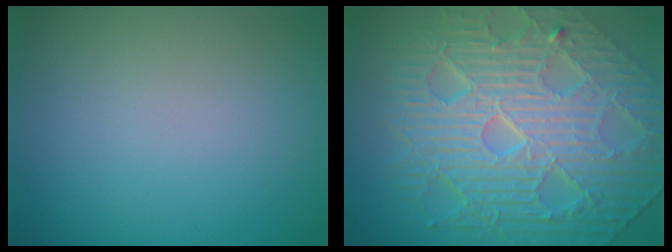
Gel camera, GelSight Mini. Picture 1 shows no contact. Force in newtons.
{"total": 11.7, "press": 7.6, "slide": 8.9}